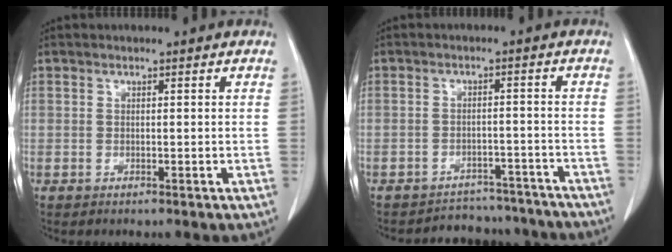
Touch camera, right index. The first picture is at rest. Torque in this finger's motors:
{"motor_torque": [-0.42, -0.28, -0.15, -0.07]}